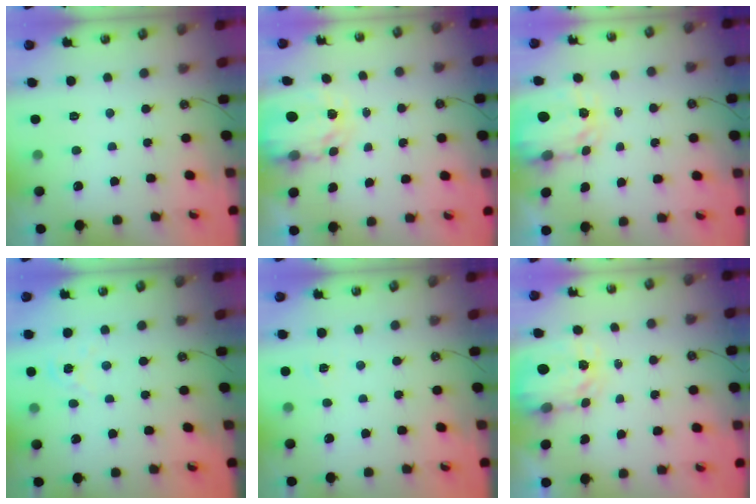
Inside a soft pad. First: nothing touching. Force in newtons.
{"total": 3.9, "press": 3.9, "slide": 0.1}
{"total": 3.4, "press": 3.4, "slide": 0.4}
{"total": 4.3, "press": 4.3, "slide": 0.5}
{"total": 3.0, "press": 2.9, "slide": 0.4}
{"total": 3.8, "press": 3.8, "slide": 0.4}